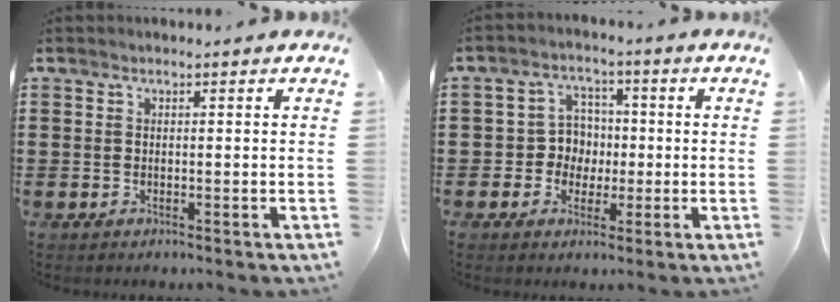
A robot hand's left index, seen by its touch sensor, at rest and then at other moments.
{"total": 5.2, "force": [-0.3, 4.9, 1.5], "torque": [-0.050, 0.015, -0.008]}